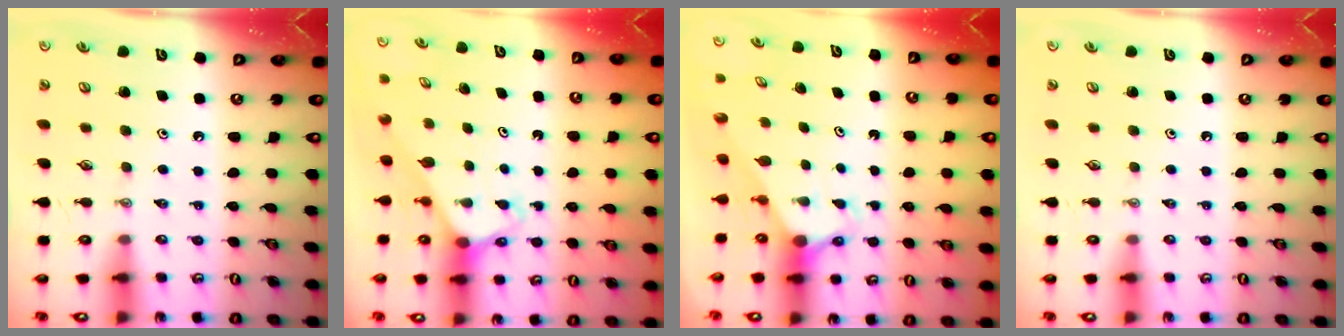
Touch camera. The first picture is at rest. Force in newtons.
{"total": 2.6, "press": 2.6, "slide": 0.2}
{"total": 2.8, "press": 2.8, "slide": 0.0}
{"total": 0.0}